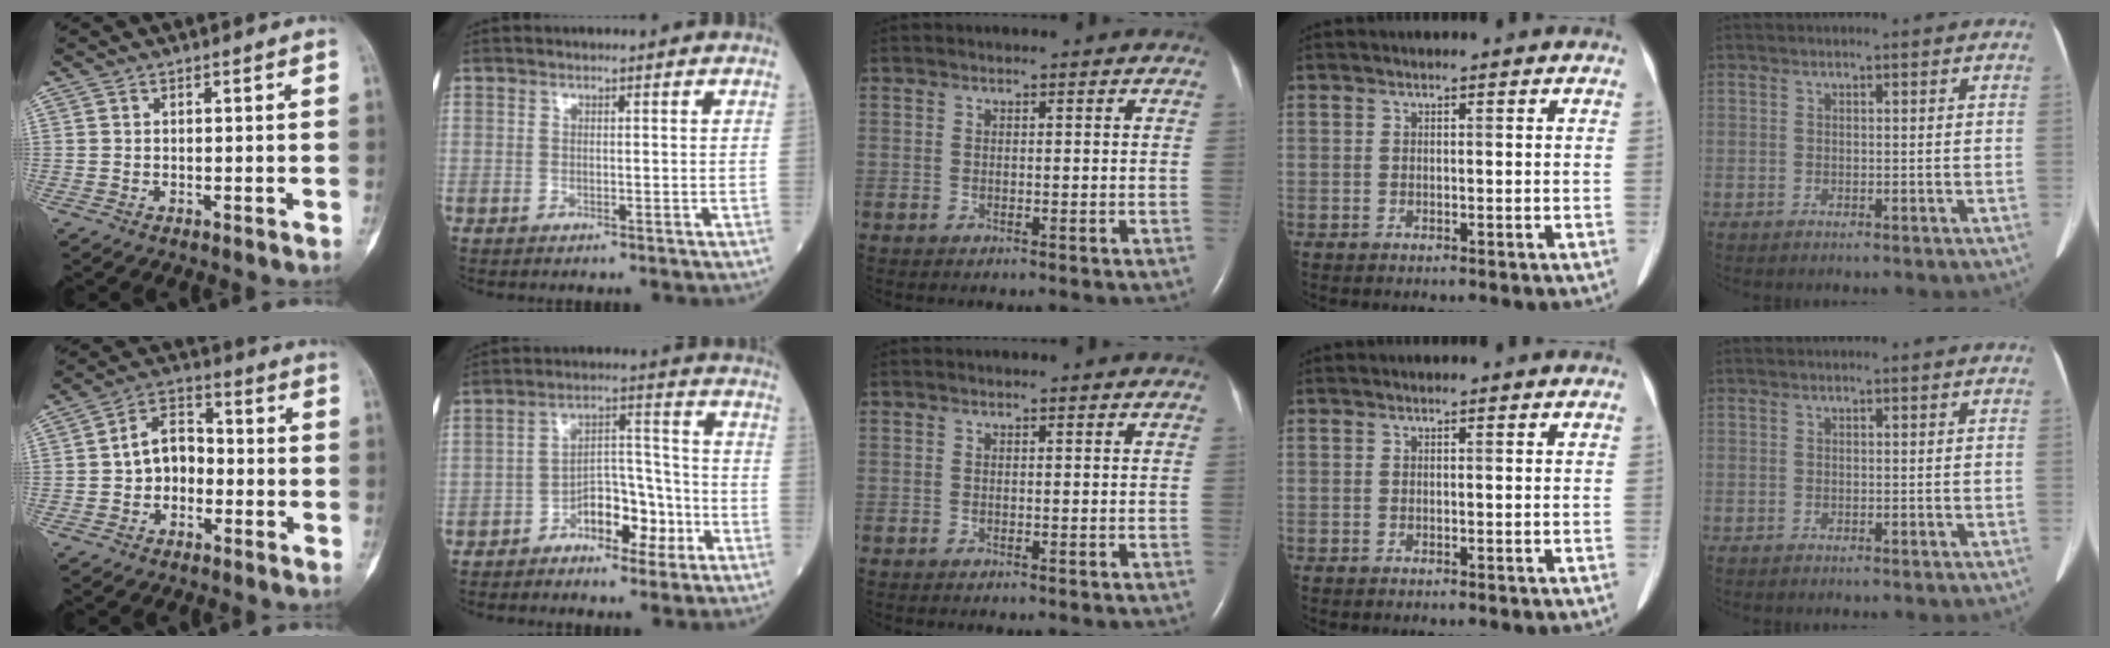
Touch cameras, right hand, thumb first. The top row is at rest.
{"thumb": {"total": 7.5, "force": [-1.2, 5.6, 4.9], "torque": [-0.057, 0.033, -0.037]}, "index": {"total": 8.4, "force": [-4.2, 4.1, 6.0], "torque": [-0.096, 0.028, -0.070]}}